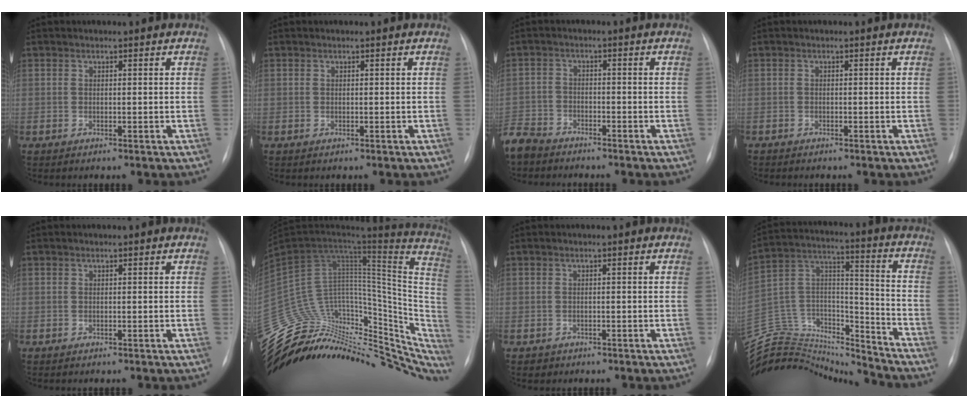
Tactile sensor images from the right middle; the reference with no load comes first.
{"total": 0.0}
{"total": 6.5, "force": [-6.0, 2.3, 1.2], "torque": [-0.024, -0.016, -0.115]}
{"total": 0.5, "force": [-0.5, 0.1, 0.0], "torque": [-0.005, -0.001, -0.010]}
{"total": 0.0}
{"total": 38.8, "force": [-28.9, 18.7, 18.0], "torque": [-0.254, 0.044, -0.397]}
{"total": 1.0, "force": [-0.6, 0.8, -0.1], "torque": [-0.005, 0.002, -0.006]}
{"total": 24.3, "force": [-23.3, 4.9, 5.1], "torque": [-0.139, 0.043, -0.380]}